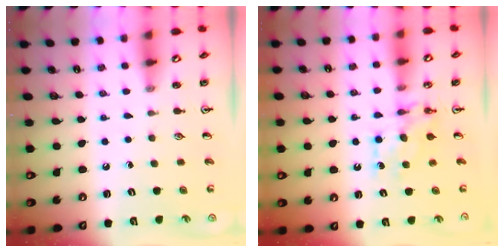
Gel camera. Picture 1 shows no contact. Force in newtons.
{"total": 7.4, "press": 7.3, "slide": 0.8}